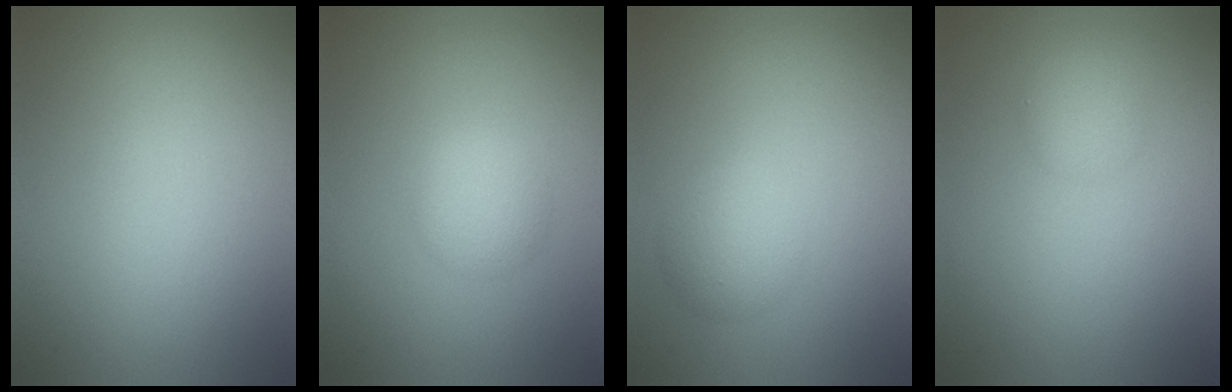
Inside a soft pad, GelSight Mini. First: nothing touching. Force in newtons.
{"total": 2.4, "press": 2.4, "slide": 0.1}
{"total": 2.8, "press": 2.8, "slide": 0.1}
{"total": 1.9, "press": 1.9, "slide": 0.1}